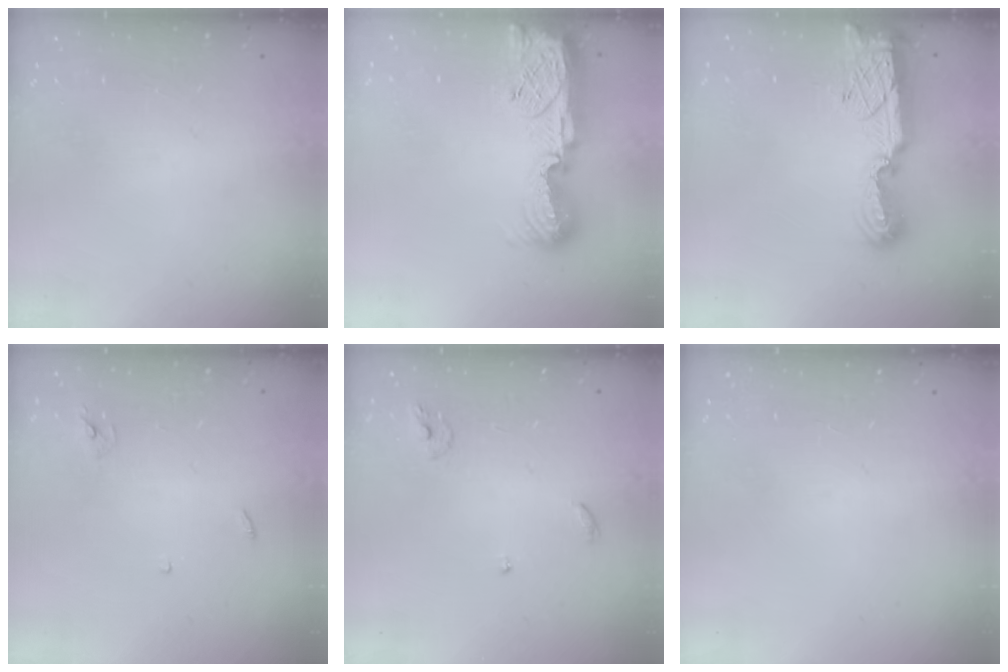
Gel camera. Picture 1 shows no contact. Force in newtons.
{"total": 13.6, "press": 13.4, "slide": 2.3}
{"total": 12.8, "press": 11.4, "slide": 5.9}
{"total": 2.4, "press": 2.4, "slide": 0.1}
{"total": 5.4, "press": 5.4, "slide": 0.2}
{"total": 0.0}